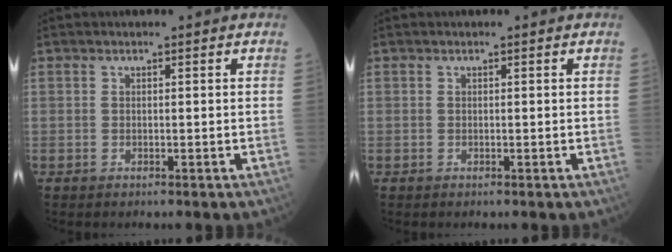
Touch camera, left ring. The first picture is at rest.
{"total": 0.0}